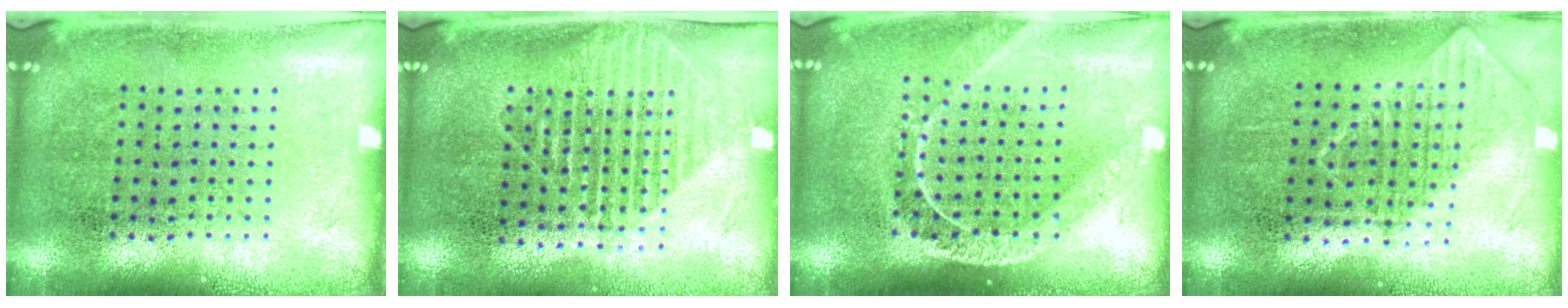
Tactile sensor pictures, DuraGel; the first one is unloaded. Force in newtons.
{"total": 1.5, "press": 1.3, "slide": 0.8}
{"total": 1.7, "press": 1.4, "slide": 1.0}
{"total": 0.8, "press": 0.8, "slide": 0.1}